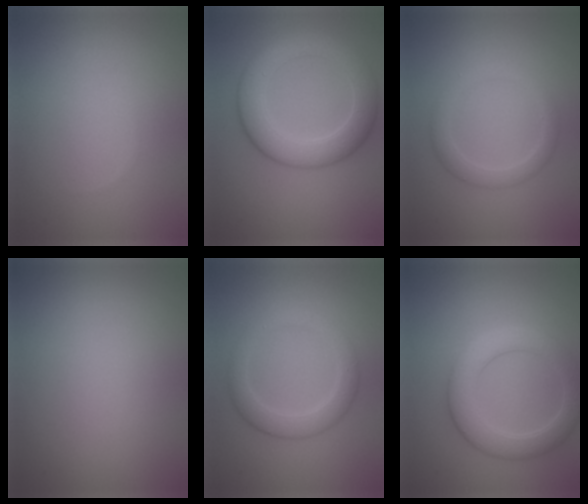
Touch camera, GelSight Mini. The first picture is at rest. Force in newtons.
{"total": 6.0, "press": 6.0, "slide": 0.1}
{"total": 2.1, "press": 2.1, "slide": 0.2}
{"total": 0.0}
{"total": 3.0, "press": 3.0, "slide": 0.1}
{"total": 4.7, "press": 4.6, "slide": 0.4}